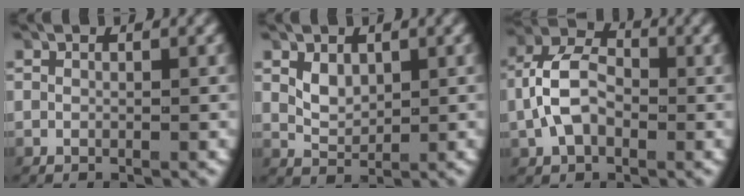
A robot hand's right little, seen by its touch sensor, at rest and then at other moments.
{"total": 2.0, "force": [0.5, 1.4, 1.3], "torque": [-0.030, -0.005, 0.015]}
{"total": 5.6, "force": [-0.1, 4.1, 3.8], "torque": [-0.087, -0.001, -0.004]}